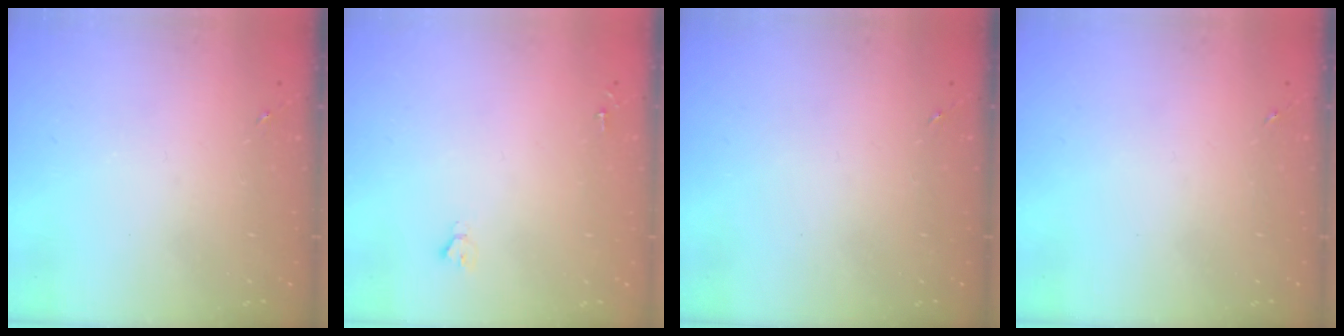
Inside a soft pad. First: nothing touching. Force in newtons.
{"total": 1.9, "press": 1.9, "slide": 0.2}
{"total": 0.0}
{"total": 0.0}